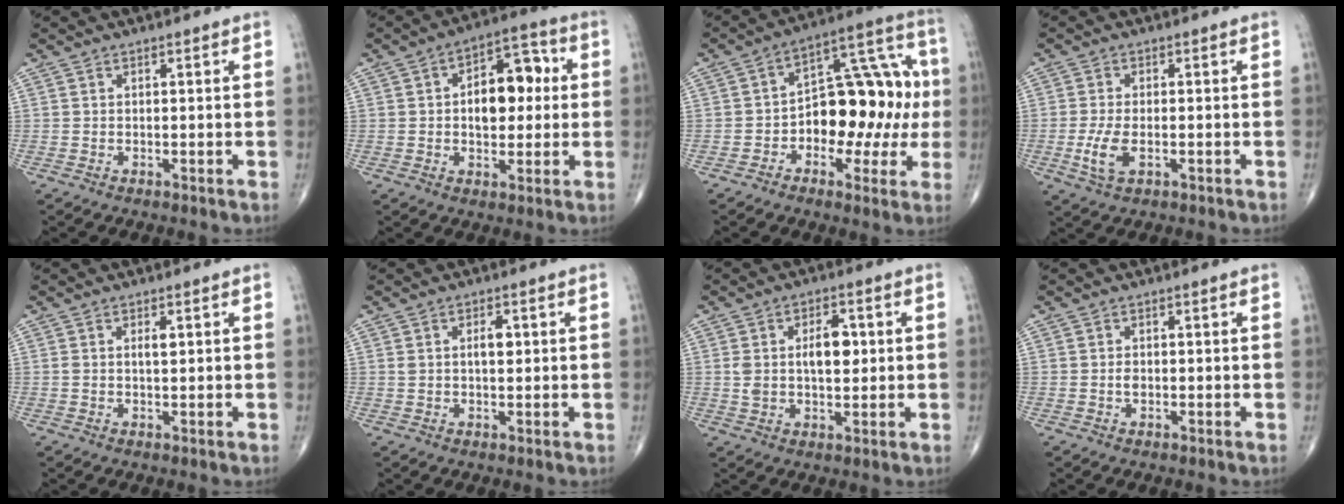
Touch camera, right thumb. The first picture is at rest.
{"total": 12.0, "force": [1.2, 7.0, 9.6], "torque": [-0.107, 0.020, 0.012]}
{"total": 18.2, "force": [-1.6, 10.9, 14.5], "torque": [-0.154, 0.053, -0.025]}
{"total": 5.1, "force": [-1.4, 2.4, 4.3], "torque": [-0.097, -0.003, -0.024]}
{"total": 1.7, "force": [0.5, 0.7, 1.5], "torque": [-0.027, 0.000, 0.007]}
{"total": 3.0, "force": [0.6, 1.4, 2.6], "torque": [-0.040, 0.001, 0.010]}
{"total": 7.8, "force": [1.2, 4.1, 6.4], "torque": [-0.096, 0.005, 0.021]}
{"total": 1.2, "force": [-0.2, 0.8, 0.9], "torque": [-0.013, 0.001, -0.002]}